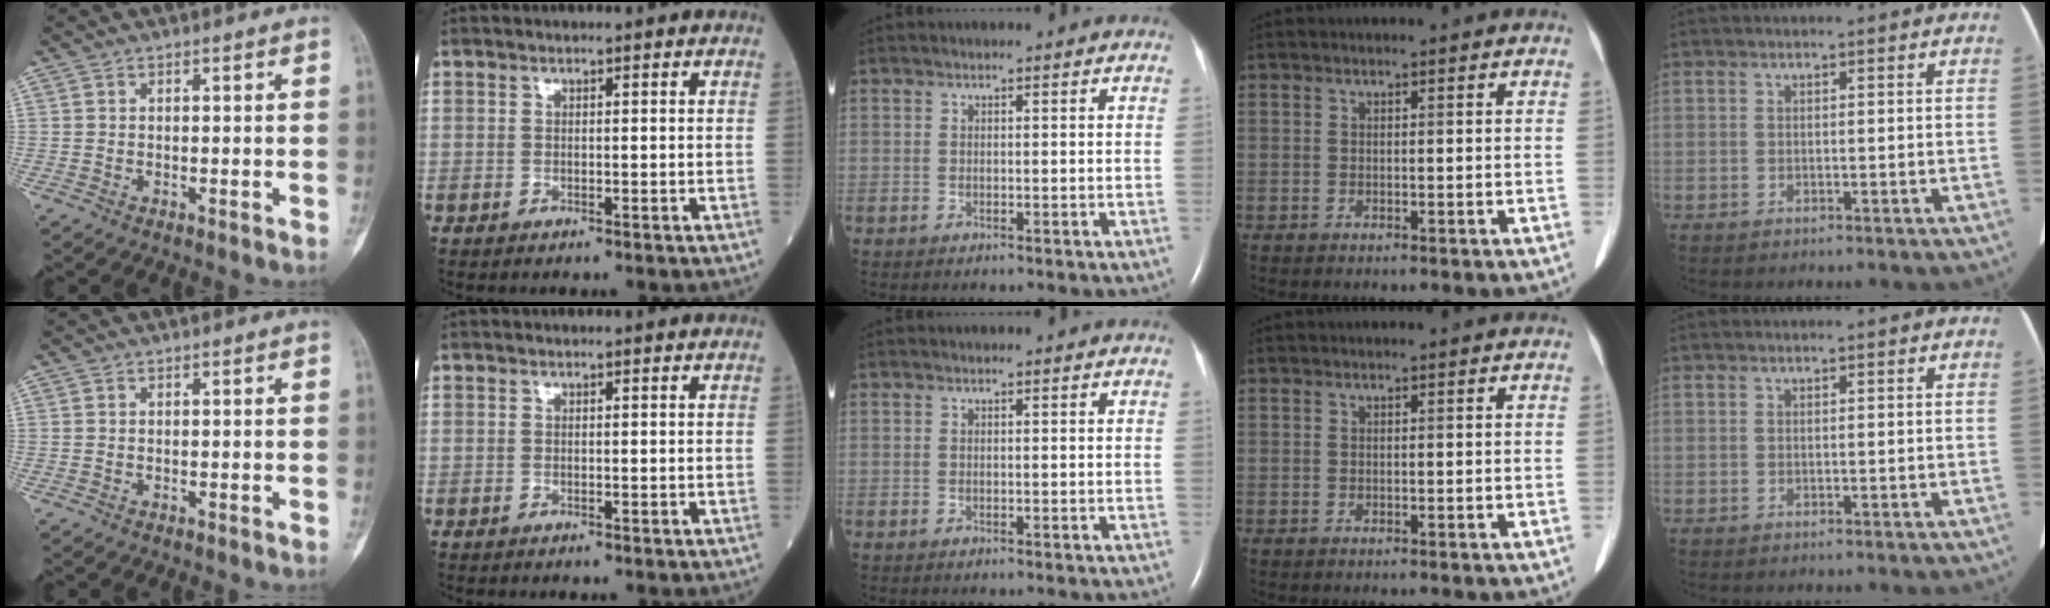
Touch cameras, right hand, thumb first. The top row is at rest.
{}